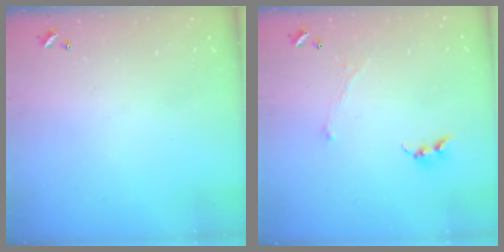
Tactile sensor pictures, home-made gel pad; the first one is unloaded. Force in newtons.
{"total": 1.3, "press": 1.2, "slide": 0.5}